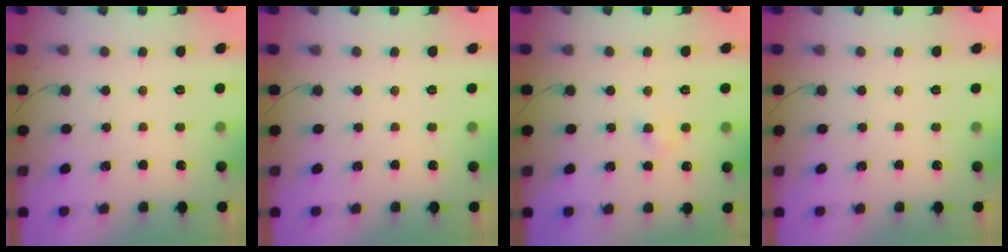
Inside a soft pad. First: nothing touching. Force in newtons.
{"total": 0.0}
{"total": 2.8, "press": 2.6, "slide": 1.0}
{"total": 0.0}